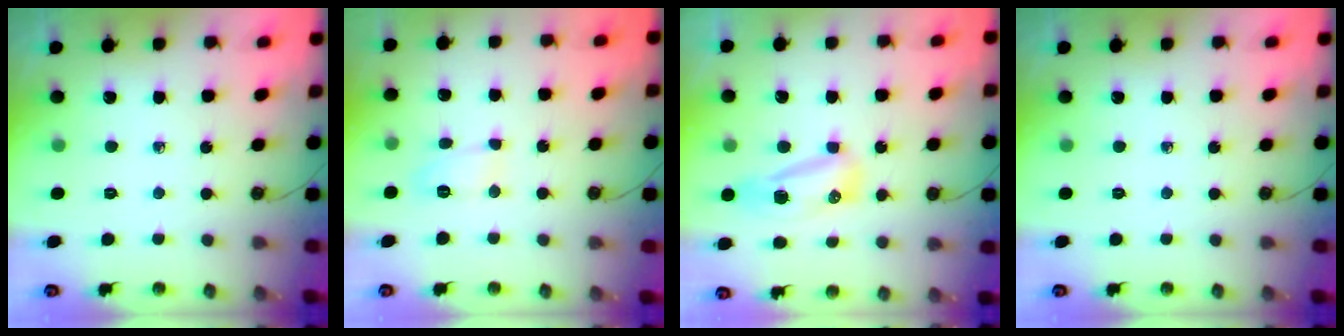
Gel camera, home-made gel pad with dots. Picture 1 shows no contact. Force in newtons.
{"total": 5.7, "press": 5.6, "slide": 0.7}
{"total": 17.6, "press": 11.8, "slide": 13.1}
{"total": 0.0}